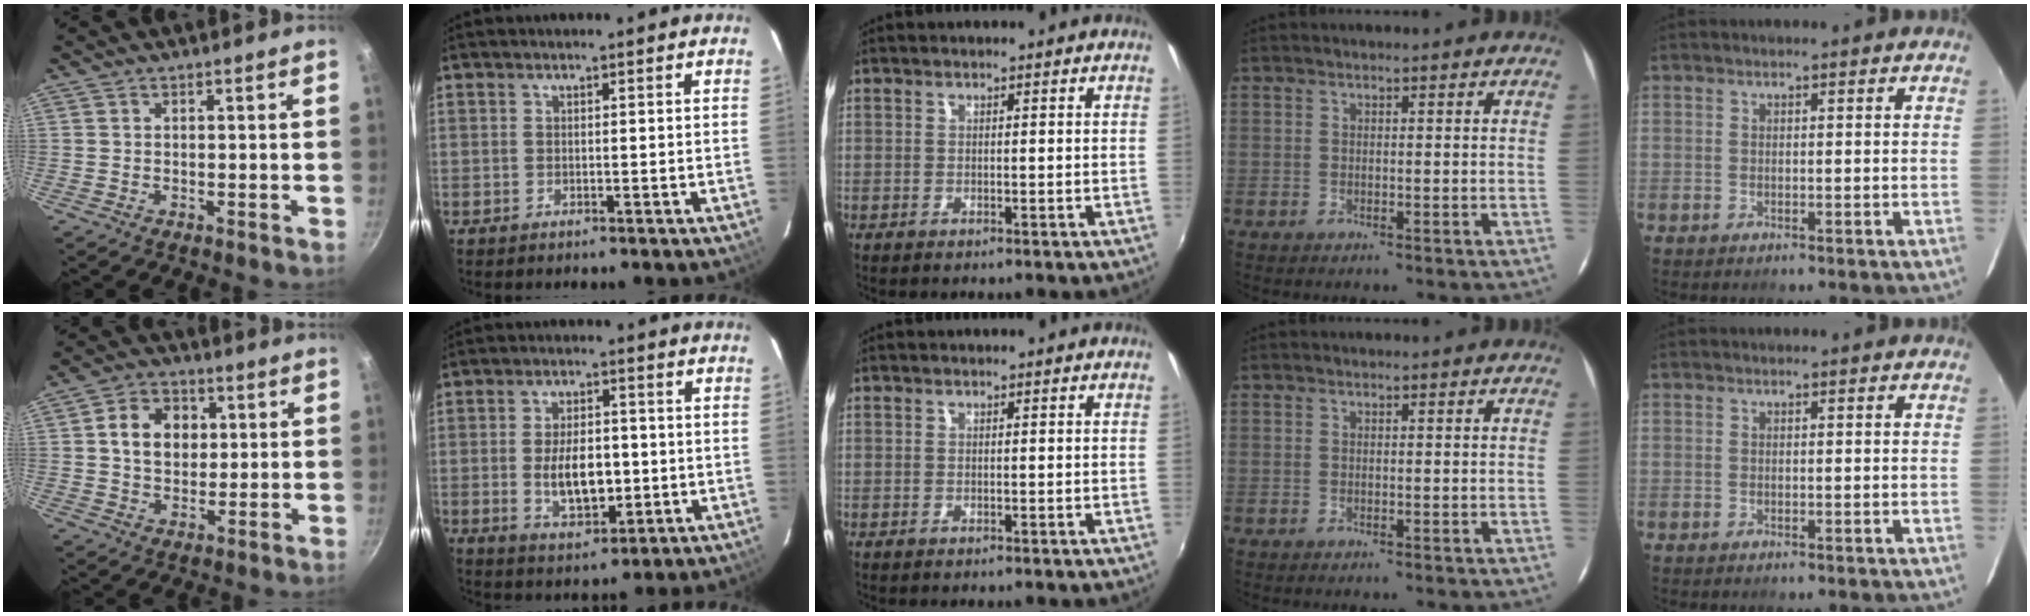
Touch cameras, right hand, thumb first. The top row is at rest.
{"thumb": {"total": 9.0, "force": [1.6, 7.0, 5.4], "torque": [-0.067, 0.007, 0.020]}, "index": {"total": 9.4, "force": [-1.1, 4.8, 8.0], "torque": [-0.149, -0.004, -0.010]}}